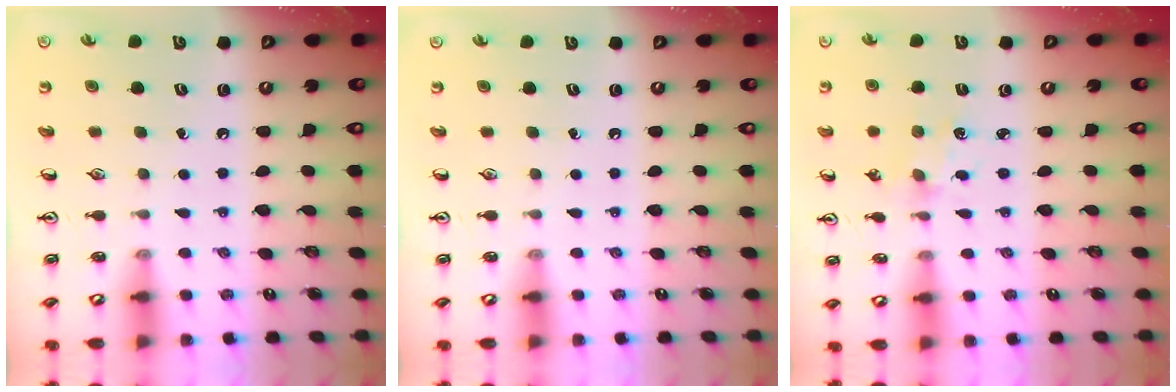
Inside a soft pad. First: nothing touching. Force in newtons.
{"total": 0.0}
{"total": 1.6, "press": 1.5, "slide": 0.5}